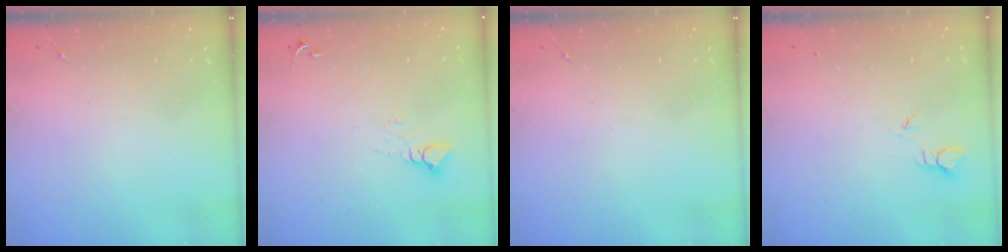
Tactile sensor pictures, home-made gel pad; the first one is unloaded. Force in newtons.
{"total": 3.7, "press": 3.7, "slide": 0.1}
{"total": 0.0}
{"total": 1.8, "press": 1.8, "slide": 0.0}